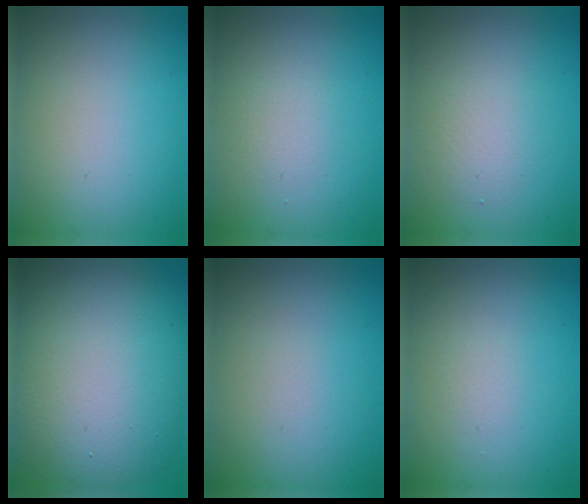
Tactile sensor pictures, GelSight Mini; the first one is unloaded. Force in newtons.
{"total": 1.3, "press": 1.3, "slide": 0.0}
{"total": 2.0, "press": 2.0, "slide": 0.1}
{"total": 13.6, "press": 13.6, "slide": 0.9}
{"total": 0.0}
{"total": 0.6, "press": 0.6, "slide": 0.1}